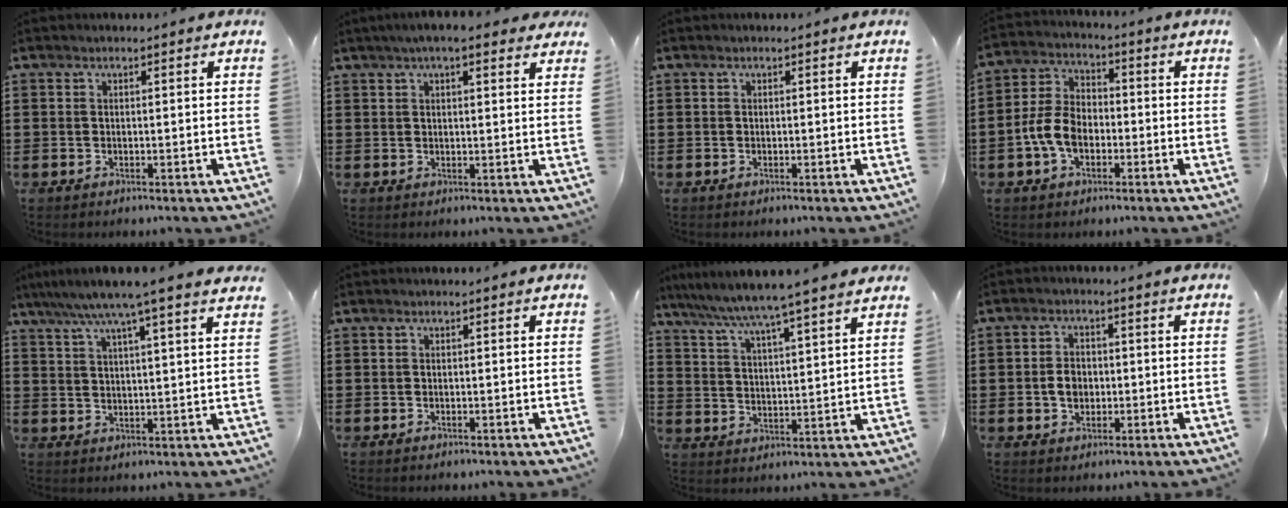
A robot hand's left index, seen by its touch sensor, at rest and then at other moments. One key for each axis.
{"total": 4.4, "fx": 3.2, "fy": 0.8, "fz": 2.8, "tx": -0.063, "ty": 0.007, "tz": 0.057}
{"total": 0.0}
{"total": 7.2, "fx": -2.3, "fy": 4.7, "fz": 4.9, "tx": -0.129, "ty": 0.006, "tz": -0.052}
{"total": 7.0, "fx": 5.5, "fy": -0.3, "fz": 4.4, "tx": -0.100, "ty": -0.017, "tz": 0.093}
{"total": 0.0}
{"total": 5.9, "fx": 5.3, "fy": -1.2, "fz": 2.3, "tx": -0.068, "ty": -0.037, "tz": 0.086}
{"total": 3.6, "fx": -0.5, "fy": 2.7, "fz": 2.3, "tx": -0.048, "ty": 0.006, "tz": -0.012}